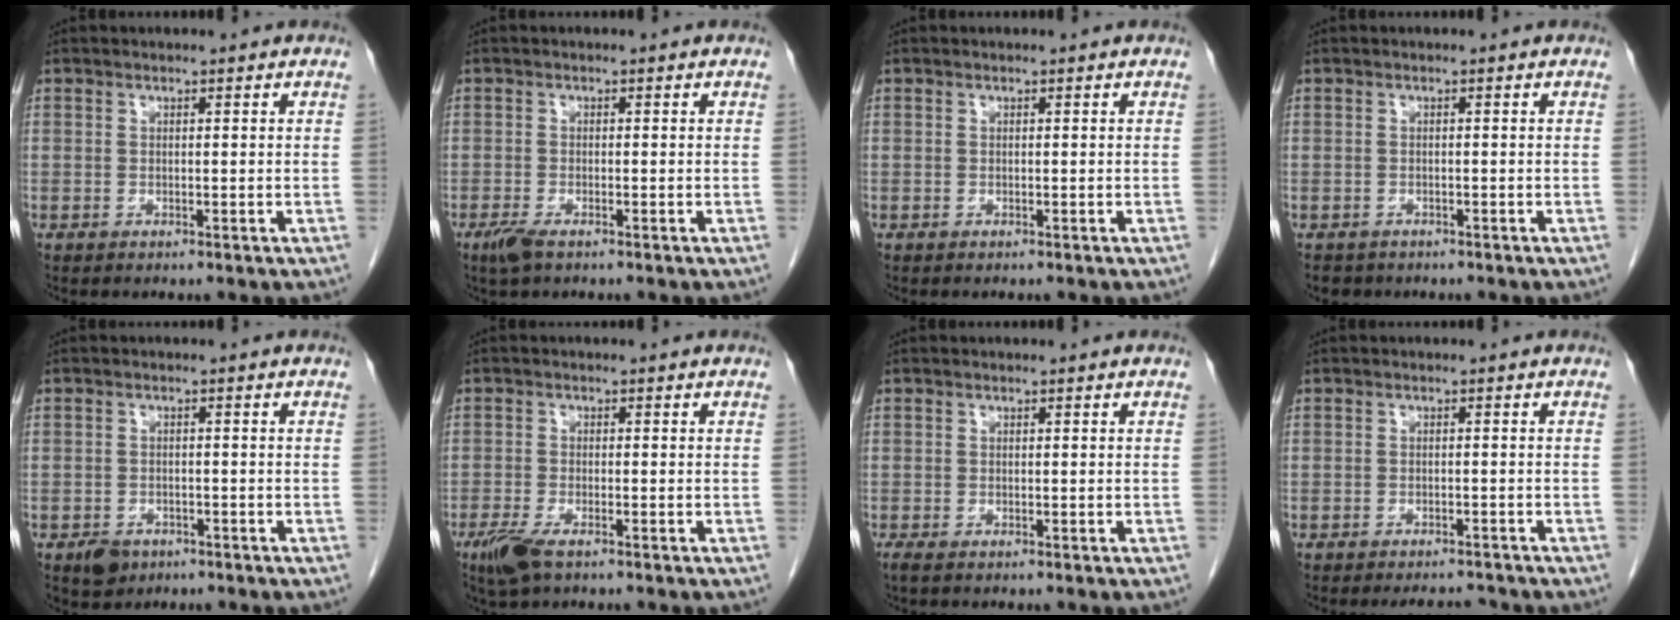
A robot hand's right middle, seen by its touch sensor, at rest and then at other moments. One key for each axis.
{"total": 2.4, "fx": -1.5, "fy": 0.7, "fz": 1.7, "tx": -0.040, "ty": -0.006, "tz": -0.029}
{"total": 0.0}
{"total": 2.5, "fx": -2.0, "fy": 1.5, "fz": 0.3, "tx": -0.010, "ty": 0.001, "tz": -0.027}
{"total": 3.0, "fx": -1.9, "fy": 2.2, "fz": 0.9, "tx": -0.014, "ty": 0.004, "tz": -0.022}
{"total": 4.2, "fx": -2.7, "fy": 1.2, "fz": 3.0, "tx": -0.067, "ty": -0.009, "tz": -0.049}
{"total": 0.6, "fx": -0.4, "fy": 0.0, "fz": 0.4, "tx": -0.009, "ty": -0.003, "tz": -0.008}
{"total": 3.4, "fx": -3.3, "fy": 0.5, "fz": 0.7, "tx": -0.009, "ty": -0.009, "tz": -0.047}